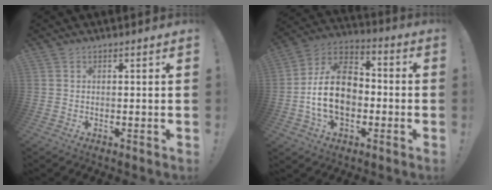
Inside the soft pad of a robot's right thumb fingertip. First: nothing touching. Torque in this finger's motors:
{"motor_torque": [2.66, 2.30, 1.53, -0.57, 0.15]}